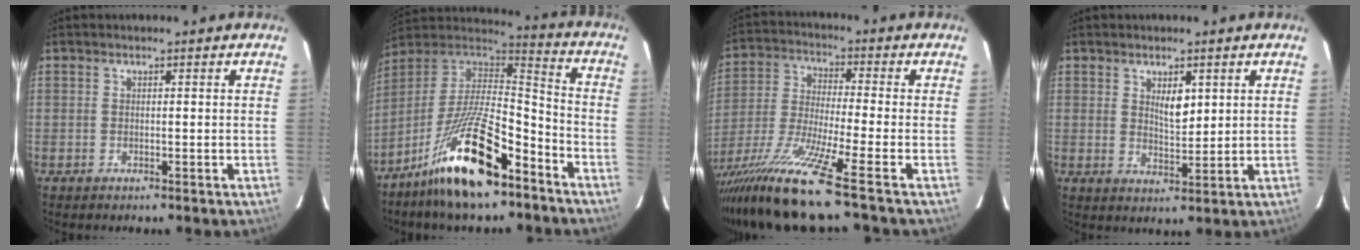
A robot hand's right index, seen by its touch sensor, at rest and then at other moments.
{"total": 18.7, "force": [-12.3, 4.2, 13.4], "torque": [-0.261, 0.001, -0.224]}
{"total": 15.4, "force": [-11.3, -2.2, 10.2], "torque": [-0.213, -0.036, -0.210]}
{"total": 3.9, "force": [1.6, 1.5, 3.2], "torque": [-0.056, -0.004, 0.032]}